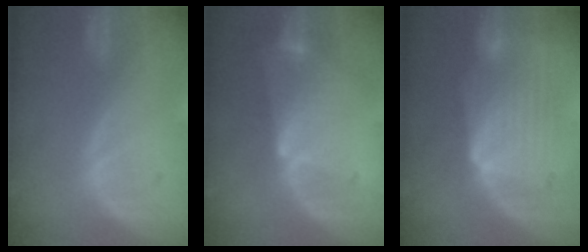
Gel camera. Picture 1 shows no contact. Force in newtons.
{"total": 6.4, "press": 6.1, "slide": 2.2}
{"total": 8.2, "press": 8.1, "slide": 1.4}